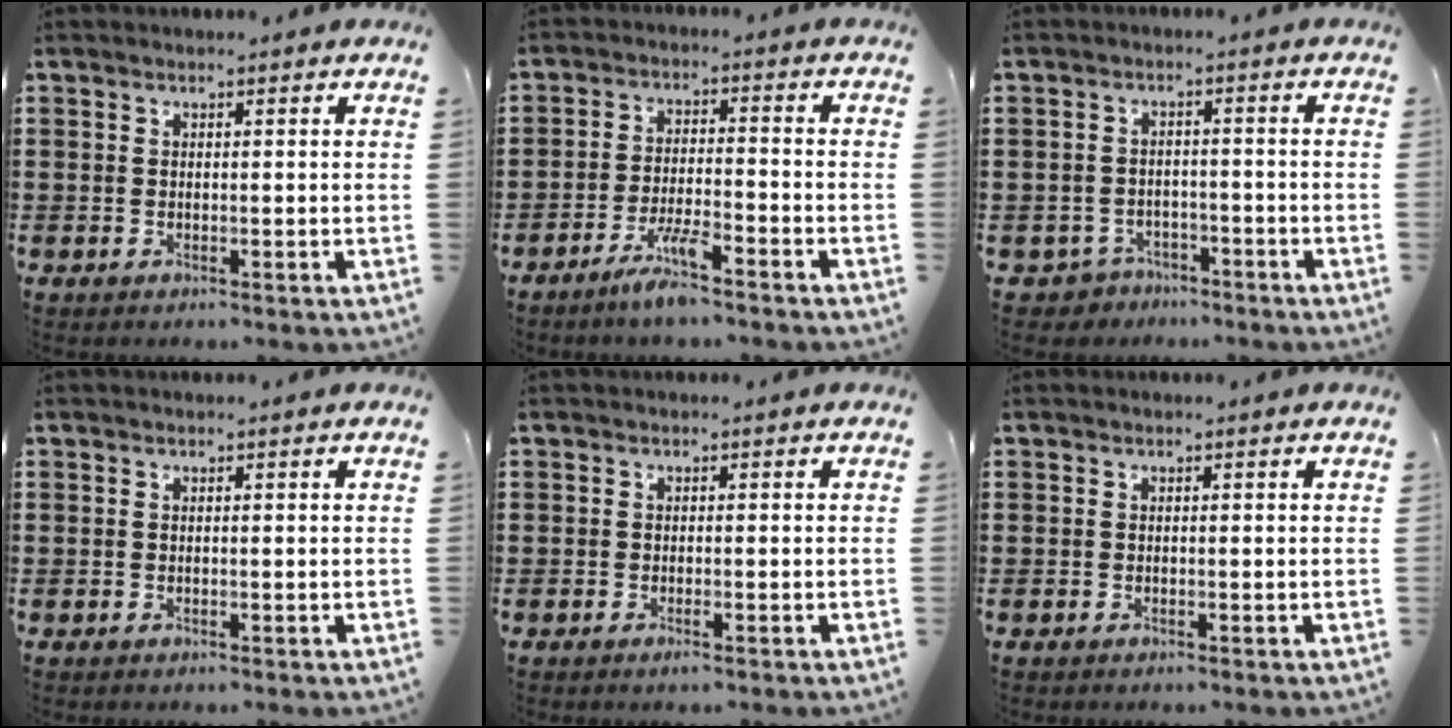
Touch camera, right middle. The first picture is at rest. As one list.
[{"total": 5.3, "force": [-4.1, 0.5, 3.2], "torque": [-0.073, -0.005, -0.082]}, {"total": 2.8, "force": [-2.6, 1.0, -0.2], "torque": [-0.015, -0.002, -0.060]}, {"total": 0.0}, {"total": 0.6, "force": [-0.4, 0.1, 0.5], "torque": [-0.010, -0.003, -0.007]}, {"total": 0.0}]